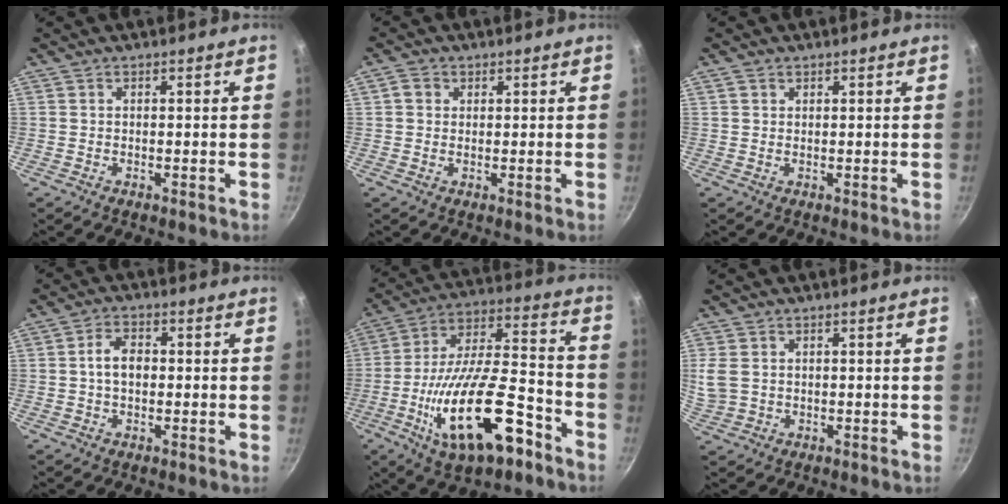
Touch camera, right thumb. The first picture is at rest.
{"total": 2.5, "force": [0.8, 2.1, 1.1], "torque": [-0.012, -0.002, 0.009]}
{"total": 1.1, "force": [0.6, 0.8, 0.4], "torque": [-0.004, -0.002, 0.010]}
{"total": 5.2, "force": [0.1, 3.4, 3.9], "torque": [-0.057, 0.015, -0.003]}
{"total": 23.6, "force": [-10.4, 9.5, 19.0], "torque": [-0.308, 0.046, -0.168]}
{"total": 5.4, "force": [1.0, 4.1, 3.3], "torque": [-0.072, -0.003, 0.027]}